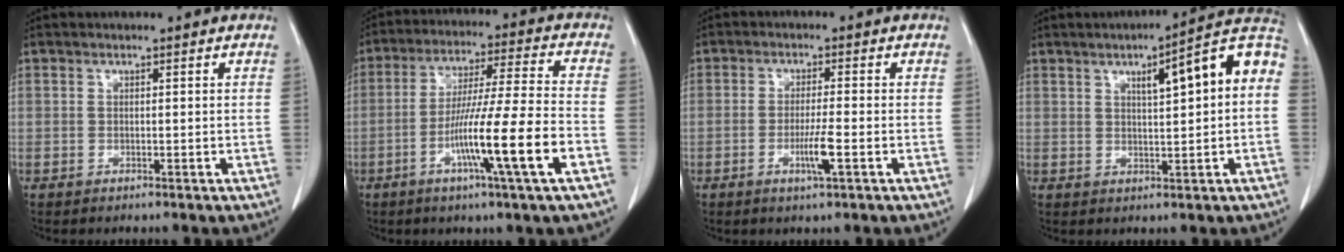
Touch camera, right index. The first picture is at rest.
{"total": 14.4, "force": [-5.4, -1.2, 13.3], "torque": [-0.235, -0.012, -0.099]}
{"total": 4.3, "force": [-1.6, -0.1, 4.0], "torque": [-0.076, -0.008, -0.030]}
{"total": 11.1, "force": [2.4, 1.3, 10.8], "torque": [-0.144, 0.030, 0.027]}